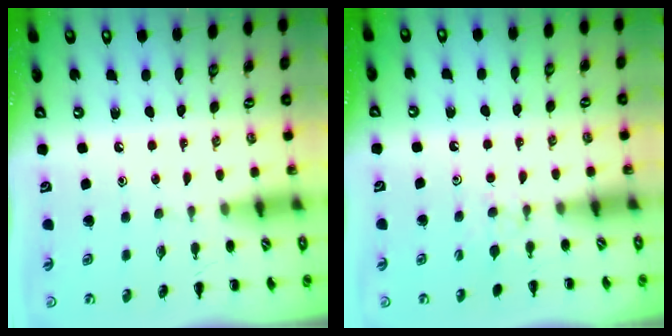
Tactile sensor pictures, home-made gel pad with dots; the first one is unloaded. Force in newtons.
{"total": 3.6, "press": 3.4, "slide": 1.2}